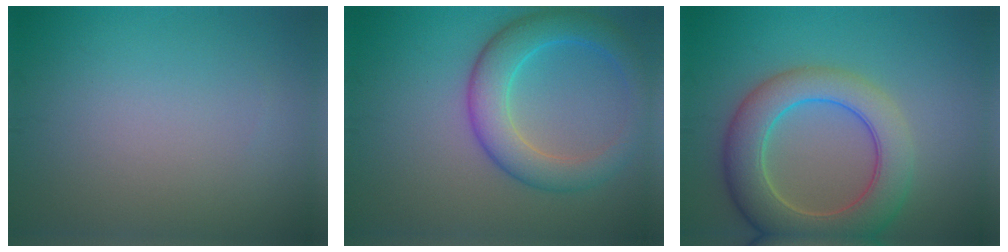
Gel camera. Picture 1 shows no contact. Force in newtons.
{"total": 5.7, "press": 5.7, "slide": 0.2}
{"total": 7.9, "press": 7.8, "slide": 0.5}